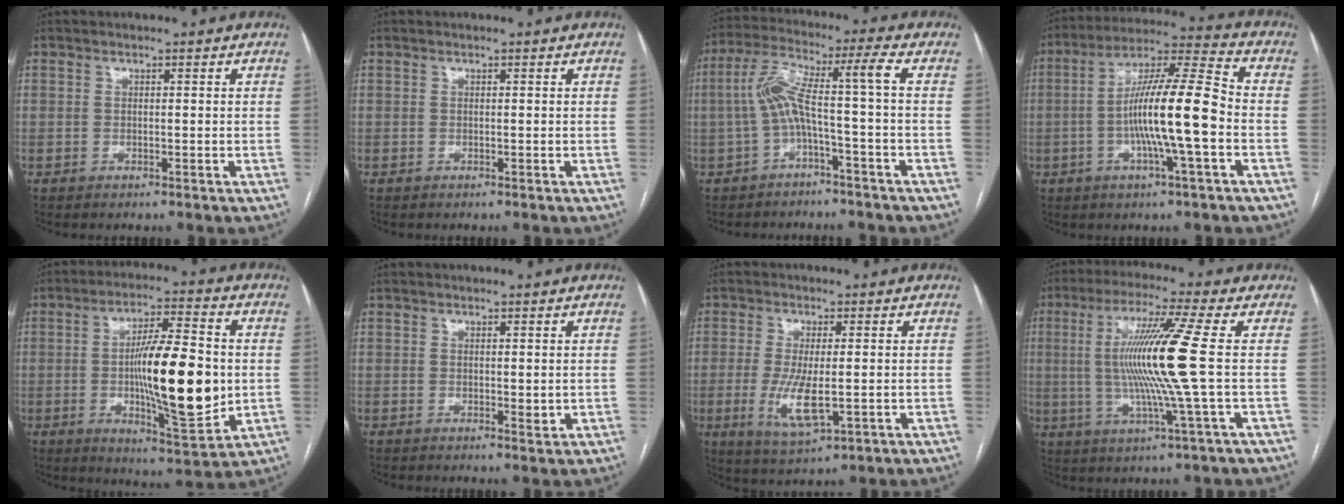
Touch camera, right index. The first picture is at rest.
{"total": 0.0}
{"total": 8.1, "force": [-1.6, -1.0, 7.9], "torque": [-0.161, 0.042, -0.029]}
{"total": 14.7, "force": [-2.8, 0.4, 14.4], "torque": [-0.257, 0.009, -0.057]}
{"total": 17.0, "force": [-1.0, 3.4, 16.6], "torque": [-0.273, -0.004, -0.014]}
{"total": 1.1, "force": [0.0, 0.4, 1.0], "torque": [-0.014, -0.005, 0.003]}
{"total": 7.5, "force": [-1.3, 2.1, 7.1], "torque": [-0.148, -0.020, -0.018]}
{"total": 13.5, "force": [0.4, -2.0, 13.3], "torque": [-0.263, -0.005, 0.004]}